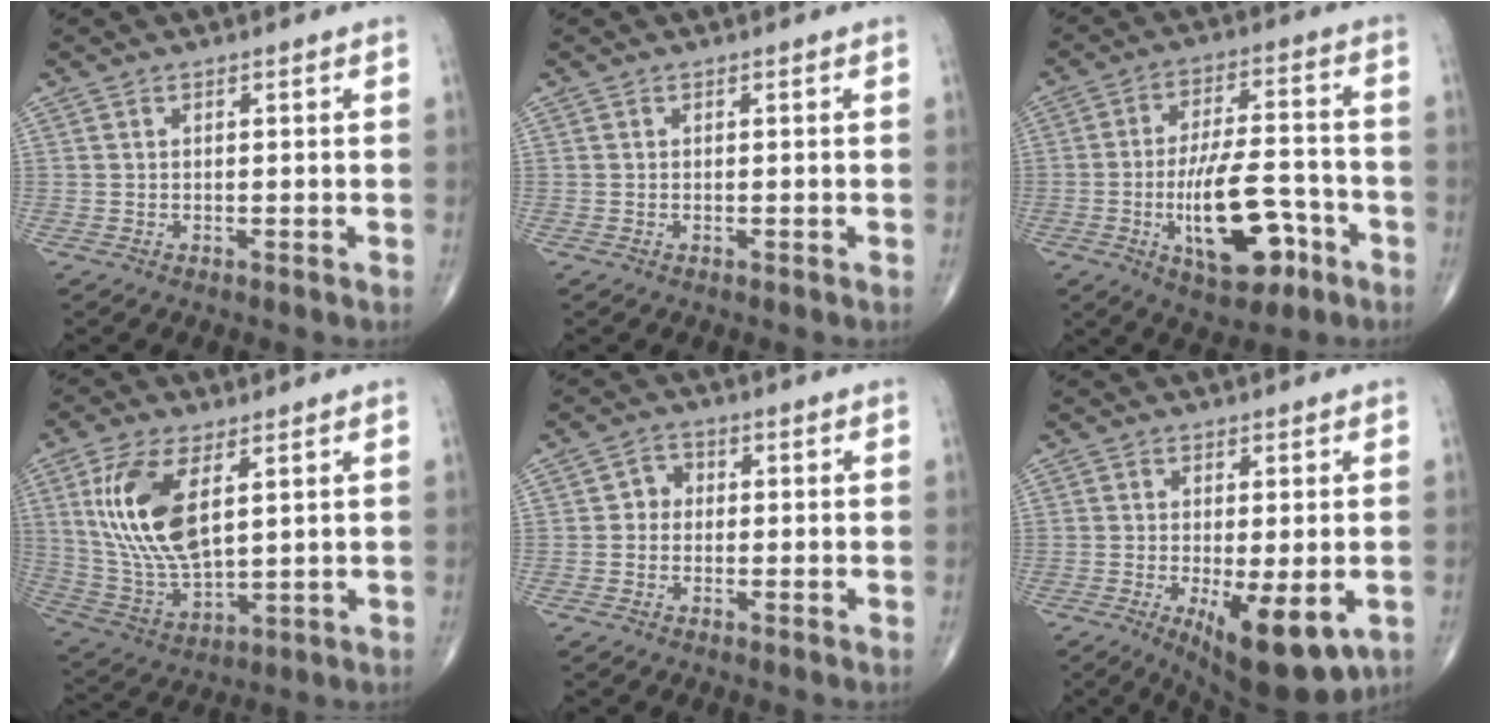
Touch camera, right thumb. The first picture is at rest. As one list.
[{"total": 0.0}, {"total": 15.7, "force": [-5.9, 6.7, 12.9], "torque": [-0.193, 0.030, -0.086]}, {"total": 15.4, "force": [4.7, 7.0, 12.9], "torque": [-0.261, -0.020, 0.103]}, {"total": 2.8, "force": [-0.2, 2.5, 1.3], "torque": [0.001, 0.009, -0.013]}, {"total": 11.8, "force": [-3.9, 4.0, 10.4], "torque": [-0.148, -0.021, -0.047]}]